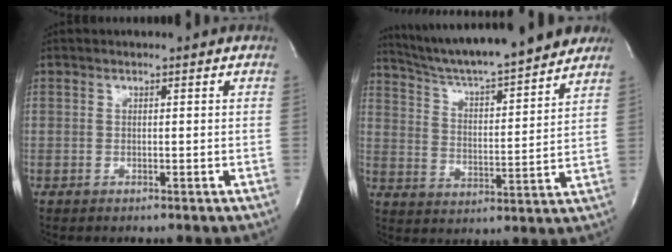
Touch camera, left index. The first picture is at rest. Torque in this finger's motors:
{"motor_torque": [0.21, -0.31, 0.29, 0.07]}